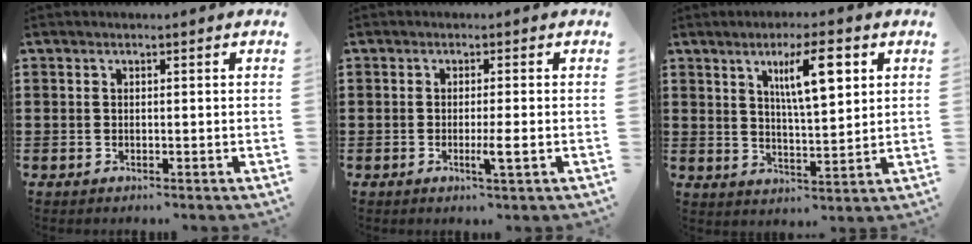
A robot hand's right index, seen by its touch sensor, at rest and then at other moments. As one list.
[{"total": 3.0, "force": [-0.9, -0.1, 2.8], "torque": [-0.054, -0.011, -0.019]}, {"total": 8.3, "force": [3.6, 2.0, 7.3], "torque": [-0.125, -0.001, 0.053]}]